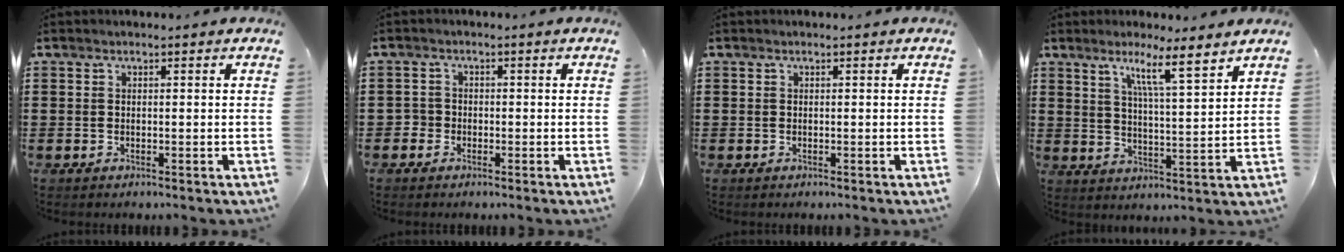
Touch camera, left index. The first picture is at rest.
{"total": 1.6, "force": [-0.8, 1.4, 0.1], "torque": [-0.008, 0.003, -0.020]}
{"total": 0.0}
{"total": 7.5, "force": [5.4, 0.0, 5.2], "torque": [-0.092, -0.027, 0.085]}